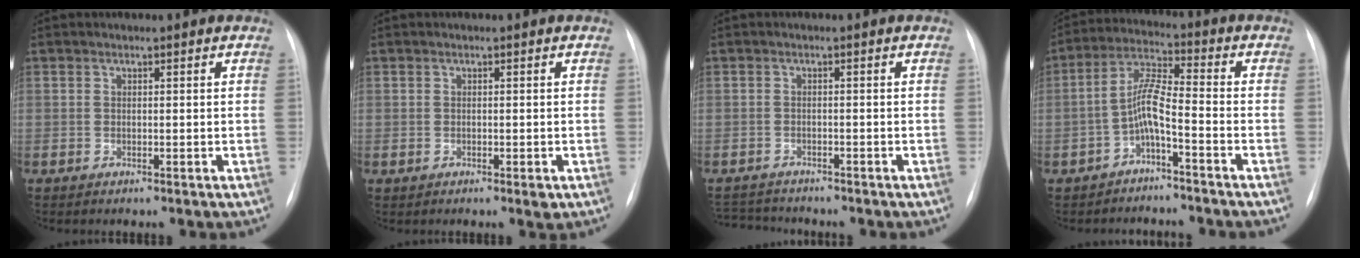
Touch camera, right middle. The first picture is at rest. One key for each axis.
{"total": 1.1, "fx": -0.5, "fy": 0.1, "fz": 1.0, "tx": -0.015, "ty": 0.000, "tz": -0.003}
{"total": 4.8, "fx": -4.7, "fy": 0.9, "fz": 0.5, "tx": -0.009, "ty": -0.010, "tz": -0.077}
{"total": 5.5, "fx": -2.5, "fy": 0.6, "fz": 4.8, "tx": -0.101, "ty": 0.020, "tz": -0.050}